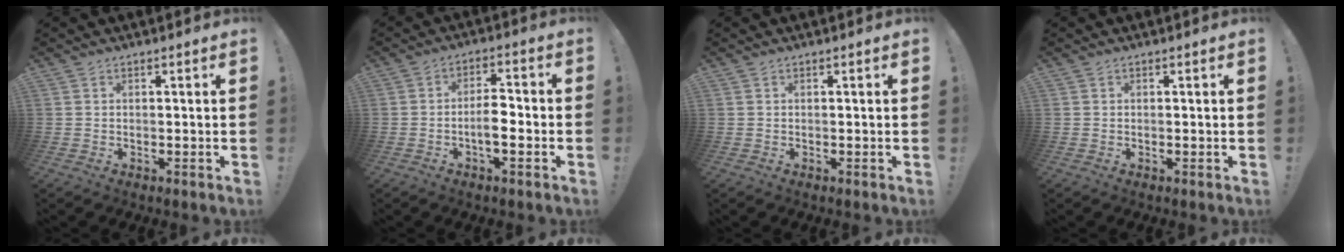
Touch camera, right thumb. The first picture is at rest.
{"total": 7.2, "force": [-2.1, 2.7, 6.4], "torque": [-0.110, 0.004, -0.041]}
{"total": 0.0}
{"total": 0.0}